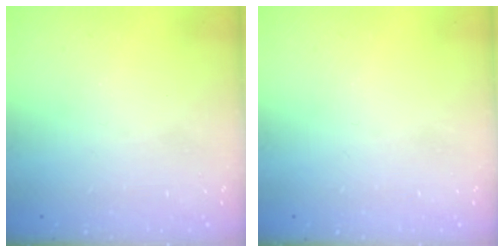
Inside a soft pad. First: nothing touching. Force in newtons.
{"total": 0.0}